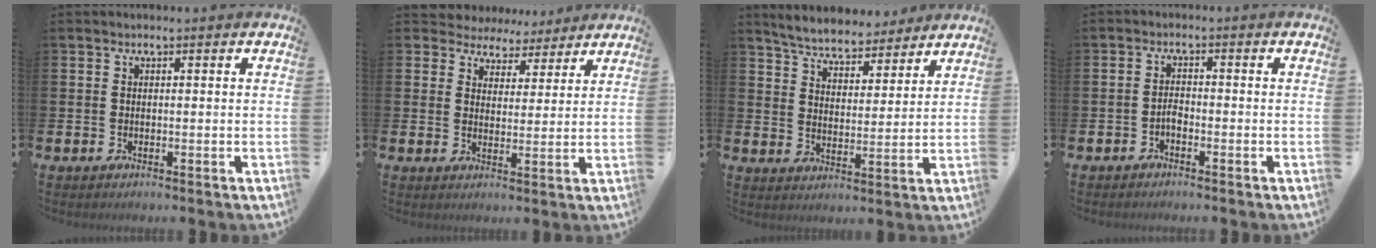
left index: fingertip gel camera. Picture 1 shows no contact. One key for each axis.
{"total": 4.0, "fx": 3.5, "fy": 1.8, "fz": -1.0, "tx": -0.001, "ty": -0.029, "tz": 0.060}
{"total": 5.2, "fx": 5.1, "fy": 1.0, "fz": 0.3, "tx": -0.024, "ty": -0.035, "tz": 0.086}
{"total": 1.6, "fx": -1.5, "fy": 0.4, "fz": 0.4, "tx": -0.004, "ty": 0.000, "tz": -0.030}